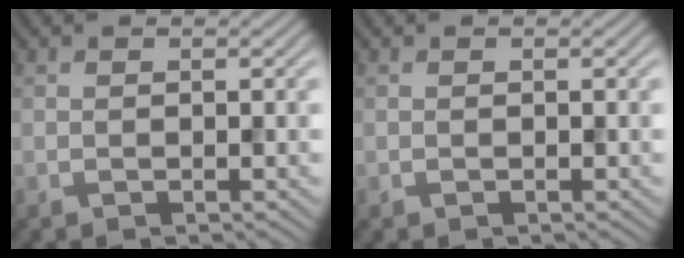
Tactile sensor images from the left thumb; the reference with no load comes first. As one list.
[{"total": 0.0}]